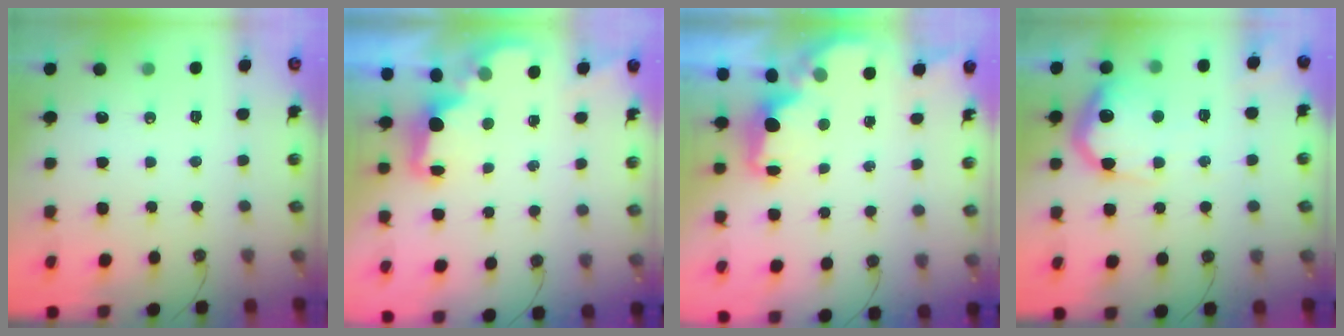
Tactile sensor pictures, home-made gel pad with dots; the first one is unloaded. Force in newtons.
{"total": 2.2, "press": 2.1, "slide": 0.8}
{"total": 1.8, "press": 1.6, "slide": 0.8}
{"total": 18.1, "press": 18.1, "slide": 1.2}